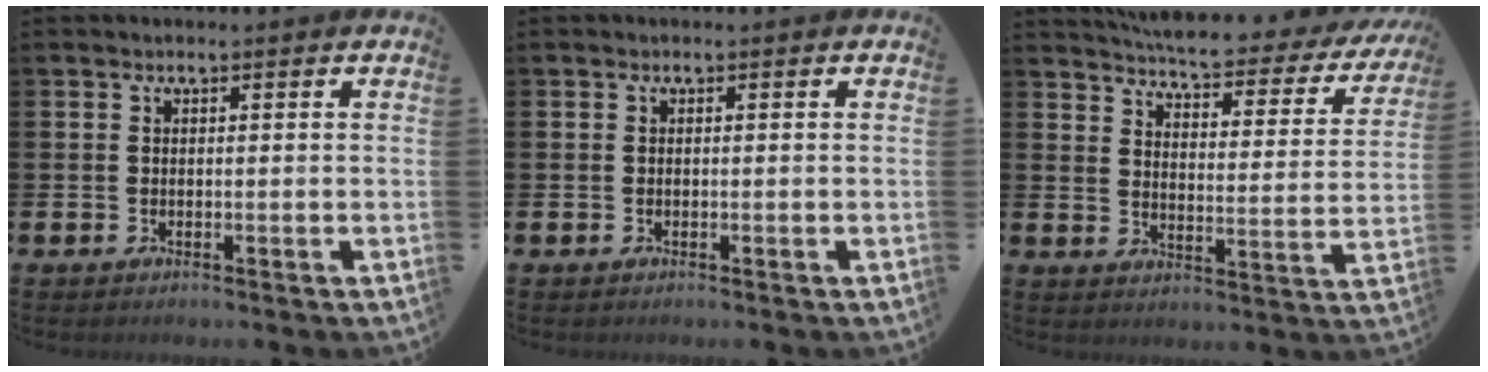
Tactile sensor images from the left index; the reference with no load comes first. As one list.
[{"total": 0.0}, {"total": 5.6, "force": [5.2, 0.5, 1.8], "torque": [-0.052, -0.046, 0.084]}]